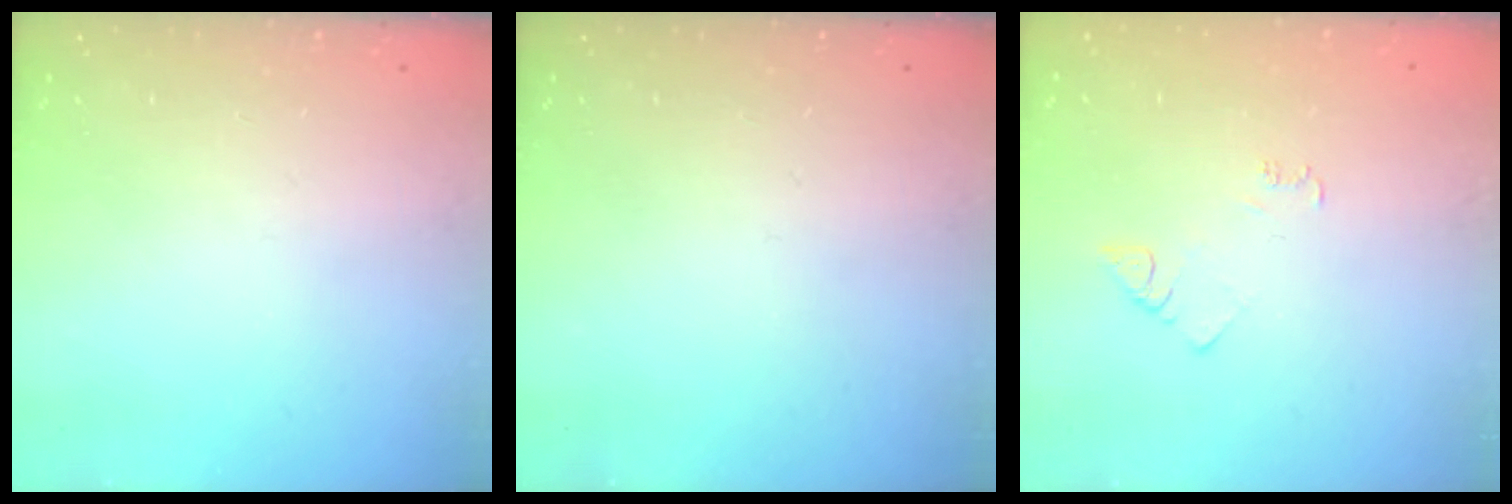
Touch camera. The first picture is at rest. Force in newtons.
{"total": 0.0}
{"total": 3.8, "press": 3.7, "slide": 0.5}